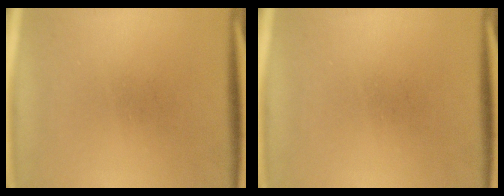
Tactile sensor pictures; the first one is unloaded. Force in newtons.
{"total": 0.0}